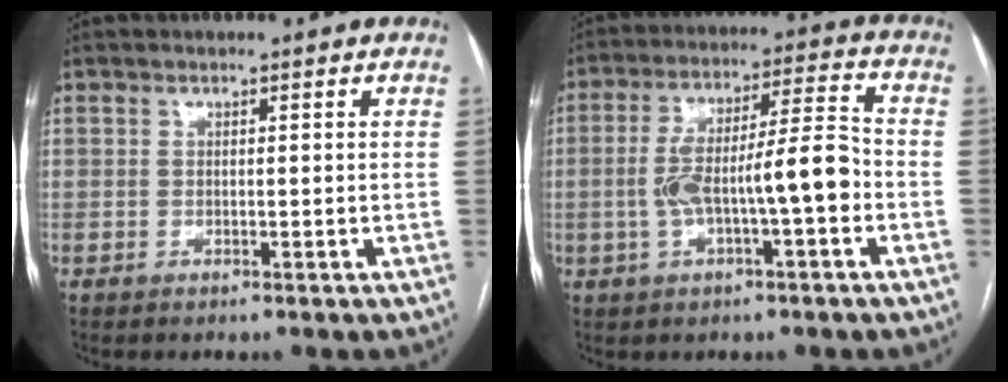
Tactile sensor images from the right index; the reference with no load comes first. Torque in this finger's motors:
{"motor_torque": [0.53, -0.15, 0.32, 0.14]}